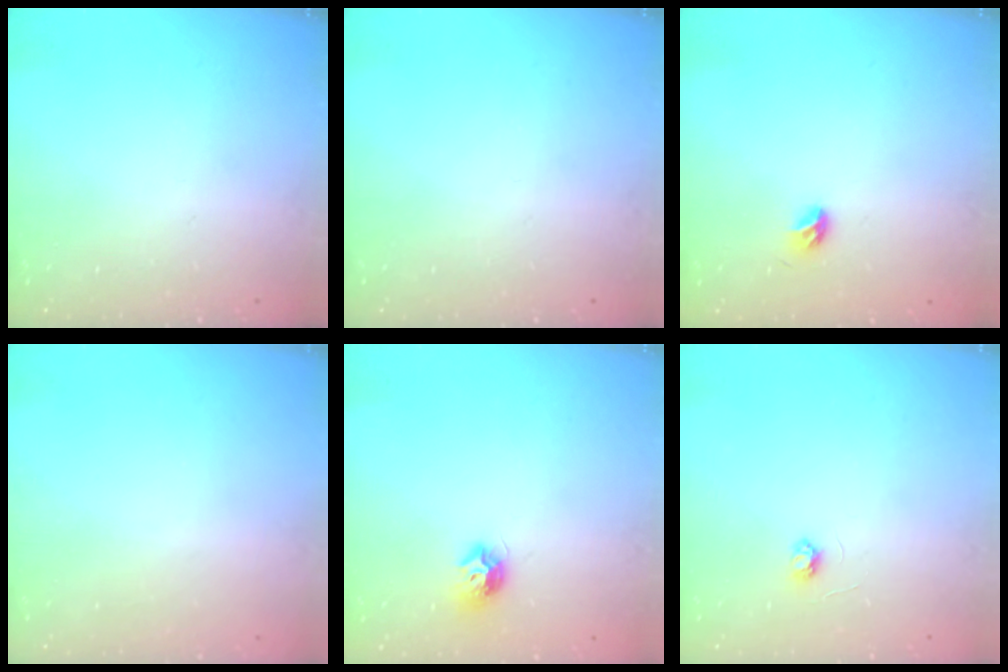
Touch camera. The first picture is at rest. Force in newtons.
{"total": 0.0}
{"total": 4.0, "press": 3.9, "slide": 1.0}
{"total": 0.9, "press": 0.9, "slide": 0.1}
{"total": 7.9, "press": 7.9, "slide": 0.4}
{"total": 3.1, "press": 3.1, "slide": 0.4}